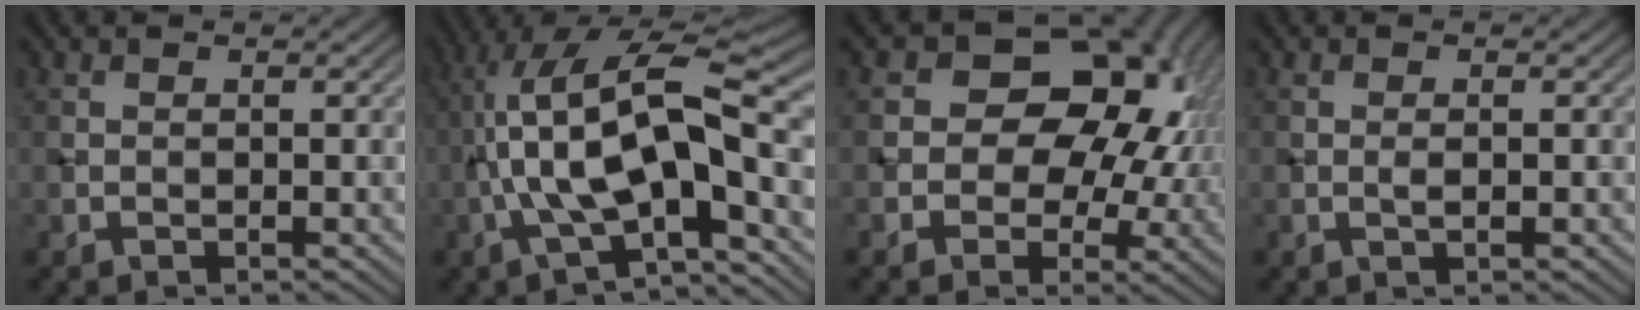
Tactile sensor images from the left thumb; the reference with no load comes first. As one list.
[{"total": 14.1, "force": [-2.0, 4.7, 13.1], "torque": [-0.245, 0.015, -0.040]}, {"total": 14.5, "force": [2.1, 11.1, 9.2], "torque": [-0.115, 0.015, 0.008]}, {"total": 1.0, "force": [-0.1, 0.1, 1.0], "torque": [-0.020, 0.001, -0.002]}]